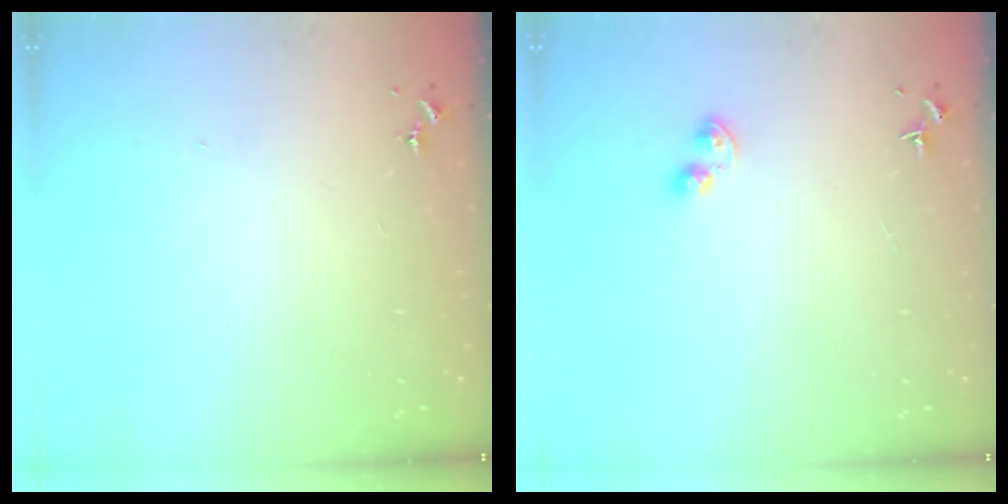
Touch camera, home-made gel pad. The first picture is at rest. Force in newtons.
{"total": 3.9, "press": 3.8, "slide": 0.5}